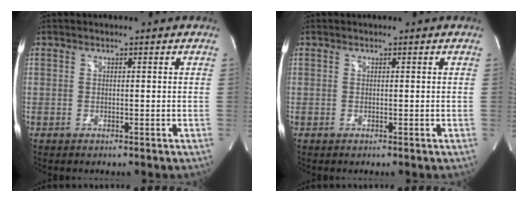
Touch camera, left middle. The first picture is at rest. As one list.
[{"total": 0.0}]